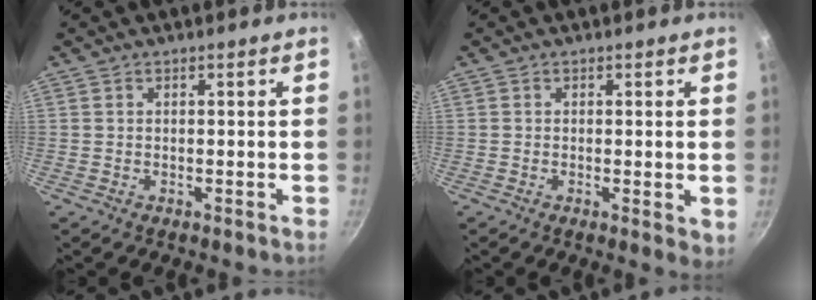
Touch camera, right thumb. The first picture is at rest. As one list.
[{"total": 2.8, "force": [-0.1, 1.0, 2.7], "torque": [-0.034, -0.009, -0.002]}]